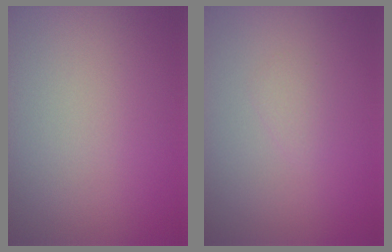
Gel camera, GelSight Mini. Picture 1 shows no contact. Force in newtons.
{"total": 0.7, "press": 0.7, "slide": 0.1}